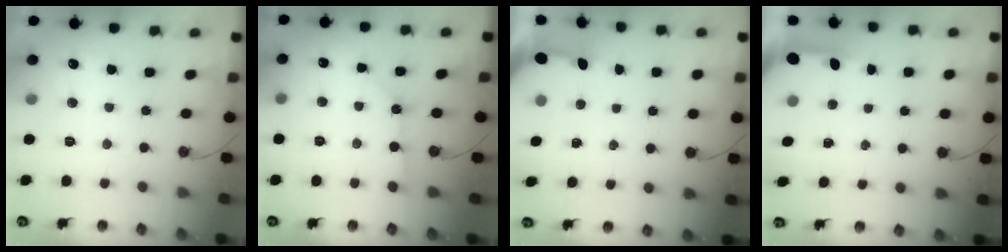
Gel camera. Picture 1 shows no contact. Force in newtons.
{"total": 2.4, "press": 2.4, "slide": 0.3}
{"total": 2.8, "press": 2.8, "slide": 0.3}
{"total": 3.4, "press": 3.3, "slide": 0.4}